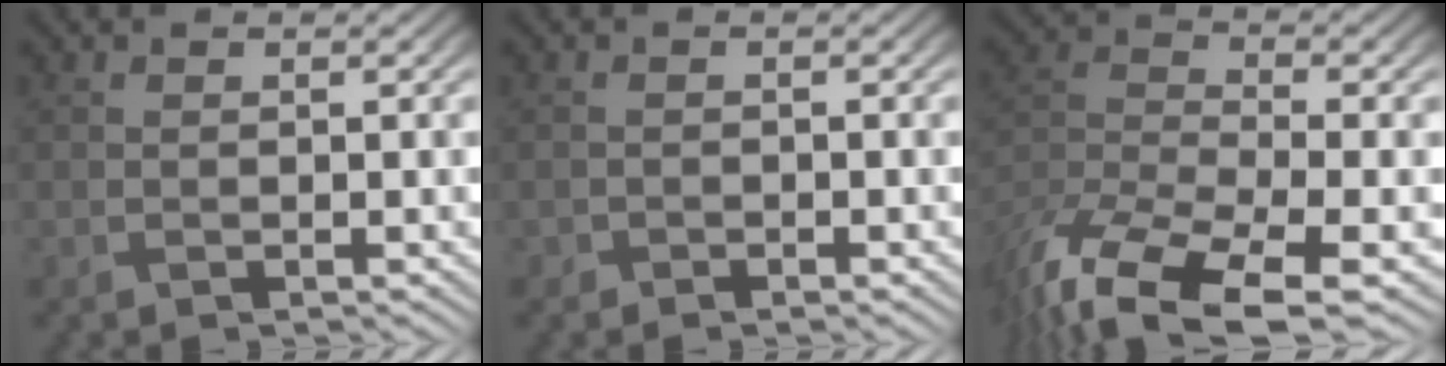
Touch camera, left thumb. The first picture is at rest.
{"total": 0.7, "force": [-0.6, 0.4, 0.1], "torque": [0.000, -0.002, -0.011]}
{"total": 13.3, "force": [-9.3, 4.5, 8.3], "torque": [-0.198, -0.025, -0.171]}